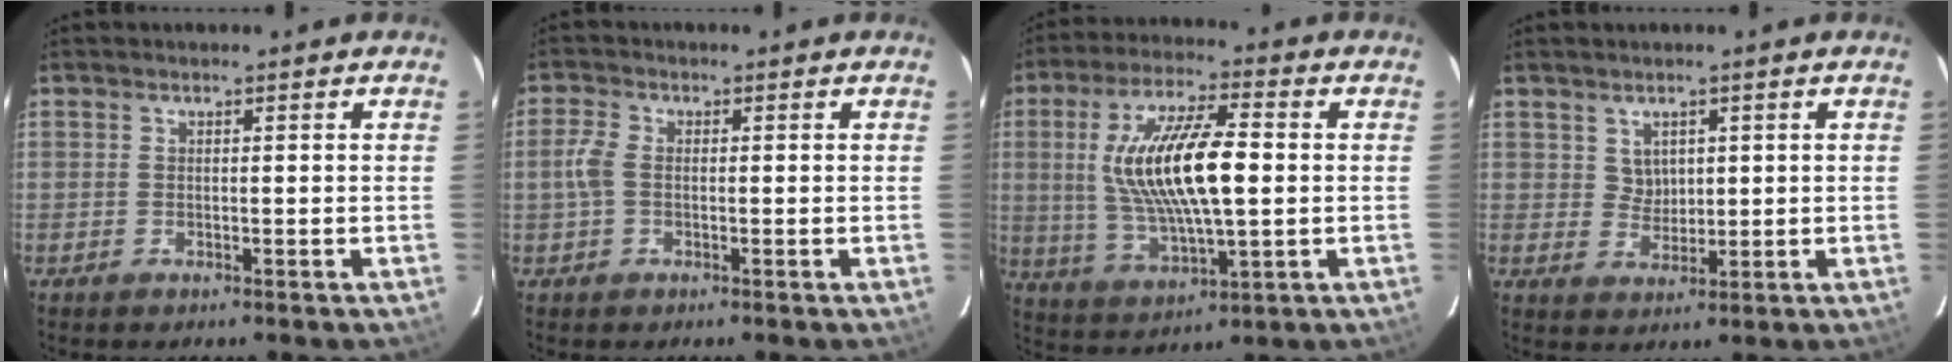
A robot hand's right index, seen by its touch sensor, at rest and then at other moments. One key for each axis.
{"total": 3.3, "fx": -0.3, "fy": 2.1, "fz": 2.6, "tx": -0.063, "ty": 0.006, "tz": -0.006}
{"total": 17.0, "fx": 1.4, "fy": 5.2, "fz": 16.1, "tx": -0.307, "ty": 0.005, "tz": 0.034}
{"total": 3.2, "fx": 1.3, "fy": 2.8, "fz": 0.8, "tx": -0.008, "ty": 0.006, "tz": 0.030}